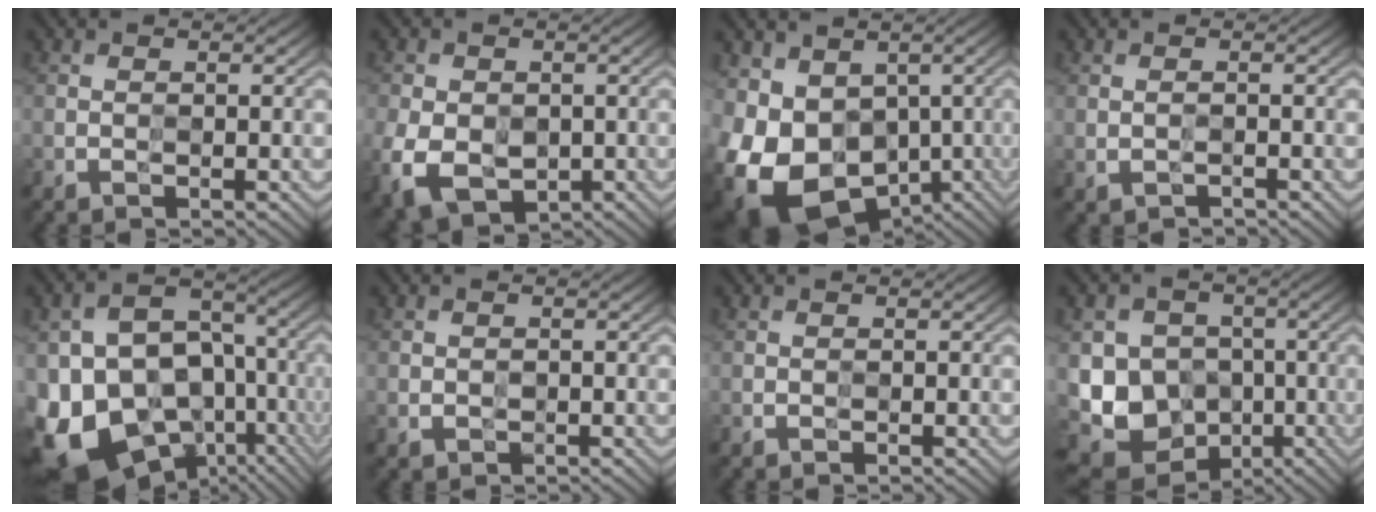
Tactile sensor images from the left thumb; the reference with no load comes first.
{"total": 8.4, "force": [-2.3, 6.2, 5.2], "torque": [-0.136, -0.032, -0.040]}
{"total": 14.6, "force": [-3.1, 11.1, 9.0], "torque": [-0.208, -0.030, -0.033]}
{"total": 0.9, "force": [-0.5, 0.3, 0.7], "torque": [-0.017, 0.000, -0.010]}
{"total": 18.7, "force": [-7.3, 13.2, 11.1], "torque": [-0.236, -0.044, -0.100]}
{"total": 1.0, "force": [-0.2, 0.8, 0.5], "torque": [-0.010, -0.005, -0.003]}
{"total": 0.0}
{"total": 11.3, "force": [-2.6, 9.7, 5.2], "torque": [-0.114, -0.033, -0.060]}